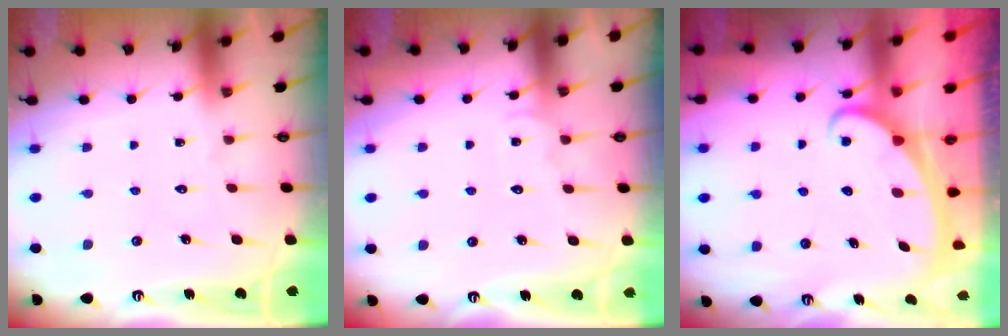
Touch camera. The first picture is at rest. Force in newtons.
{"total": 6.1, "press": 6.1, "slide": 0.6}
{"total": 2.3, "press": 2.3, "slide": 0.3}